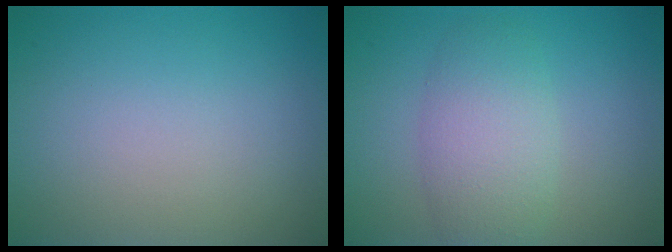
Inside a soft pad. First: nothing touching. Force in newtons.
{"total": 4.3, "press": 4.3, "slide": 0.2}